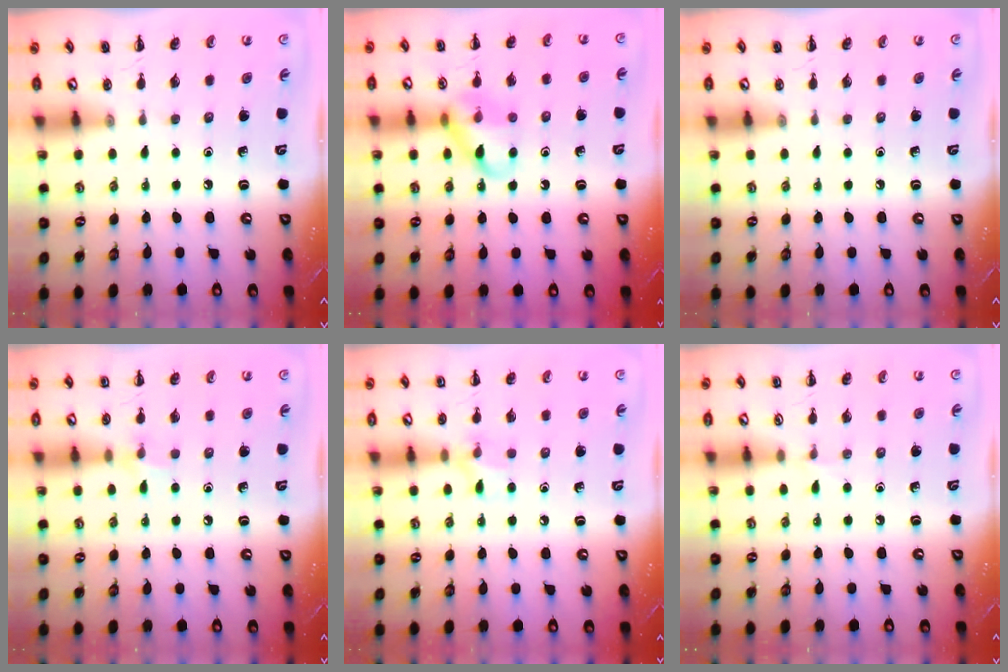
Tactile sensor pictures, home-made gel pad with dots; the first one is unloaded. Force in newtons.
{"total": 11.5, "press": 11.4, "slide": 1.3}
{"total": 0.0}
{"total": 5.9, "press": 5.7, "slide": 1.6}
{"total": 7.0, "press": 6.8, "slide": 1.8}
{"total": 3.5, "press": 3.3, "slide": 1.2}